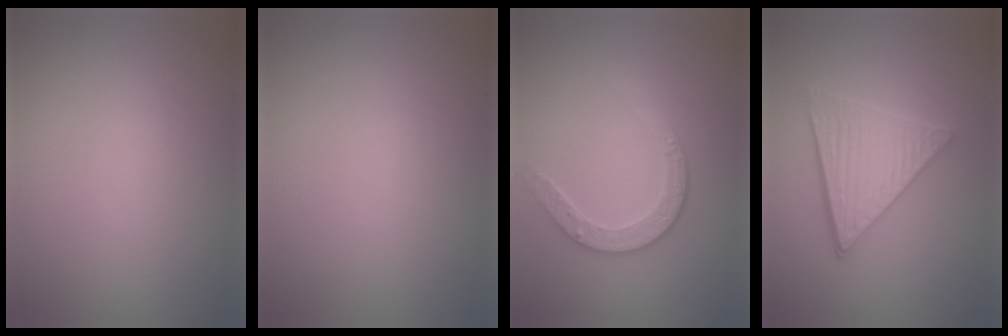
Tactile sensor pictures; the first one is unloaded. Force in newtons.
{"total": 0.0}
{"total": 2.6, "press": 2.0, "slide": 1.7}
{"total": 5.4, "press": 3.9, "slide": 3.7}